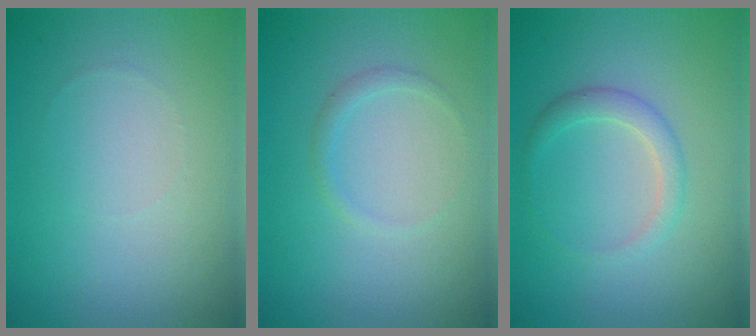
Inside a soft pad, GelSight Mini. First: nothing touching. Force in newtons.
{"total": 0.9, "press": 0.9, "slide": 0.1}
{"total": 1.8, "press": 1.8, "slide": 0.1}